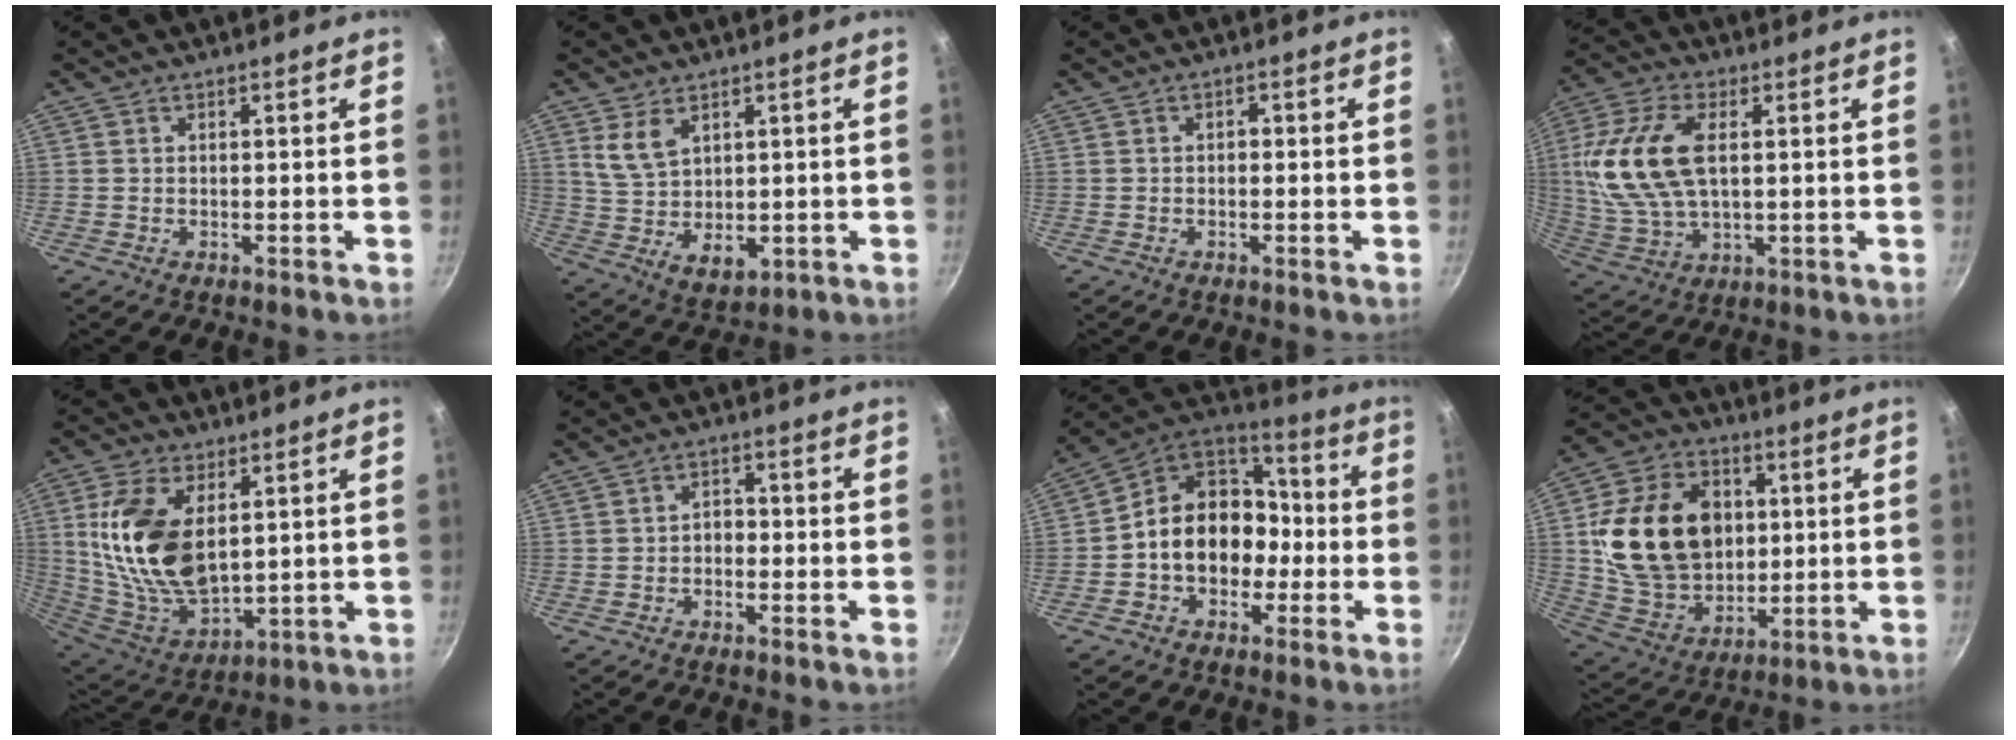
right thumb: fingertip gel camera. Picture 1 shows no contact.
{"total": 8.5, "force": [3.4, 5.3, 5.7], "torque": [-0.088, -0.031, 0.076]}
{"total": 1.0, "force": [-0.3, 0.7, 0.7], "torque": [-0.010, 0.006, -0.006]}
{"total": 17.2, "force": [2.9, 9.5, 14.1], "torque": [-0.285, -0.001, 0.053]}
{"total": 19.0, "force": [4.2, 10.7, 15.1], "torque": [-0.280, -0.028, 0.095]}
{"total": 2.7, "force": [-0.8, 2.0, 1.6], "torque": [-0.008, 0.016, -0.017]}
{"total": 15.7, "force": [-2.5, 12.5, 9.1], "torque": [-0.096, 0.058, -0.056]}
{"total": 22.7, "force": [3.1, 16.8, 14.9], "torque": [-0.239, 0.001, 0.062]}